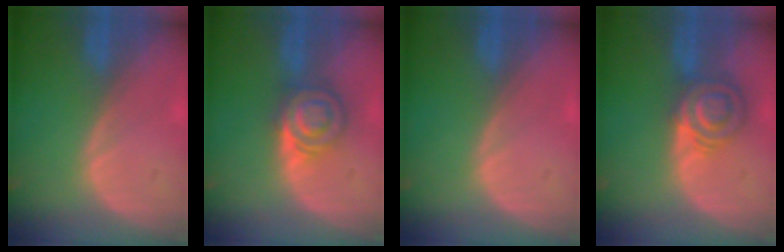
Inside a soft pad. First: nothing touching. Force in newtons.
{"total": 6.1, "press": 5.9, "slide": 1.8}
{"total": 0.0}
{"total": 6.1, "press": 6.0, "slide": 1.1}